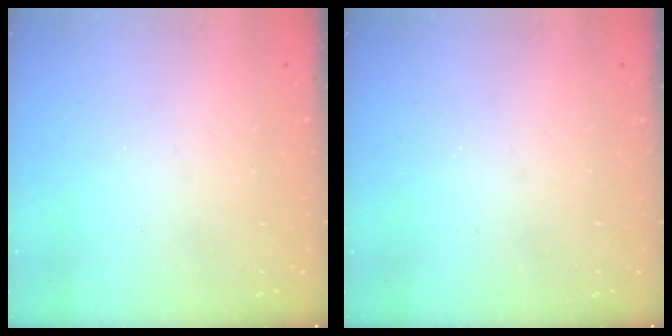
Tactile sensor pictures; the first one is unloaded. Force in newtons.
{"total": 0.0}